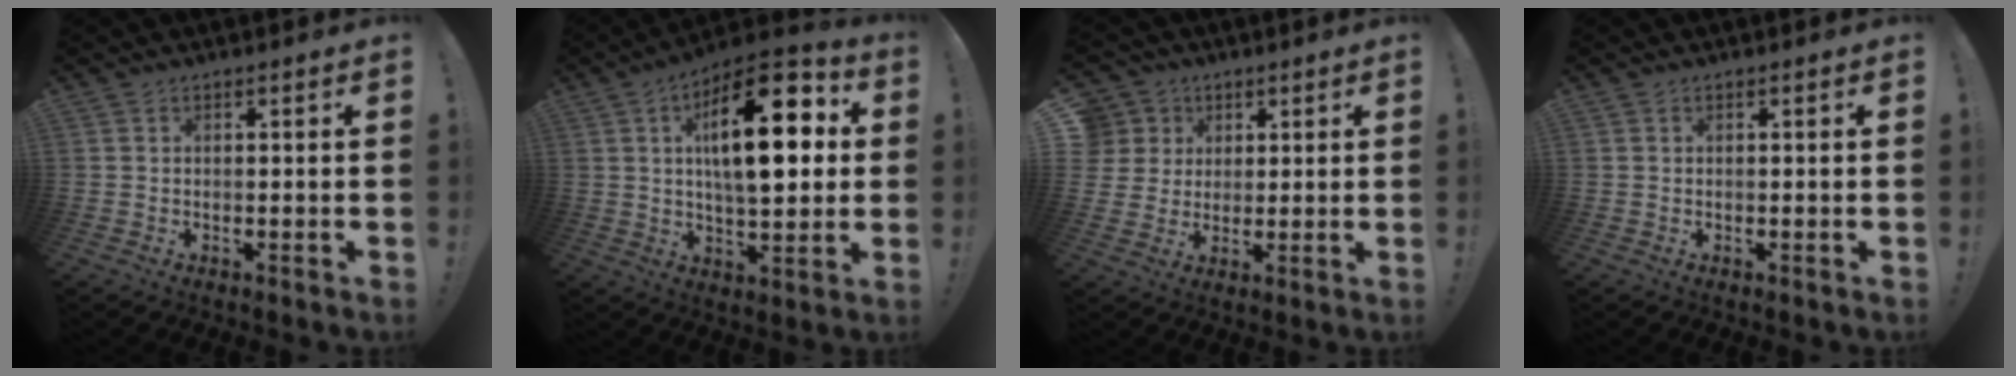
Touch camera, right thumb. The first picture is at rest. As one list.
[{"total": 22.1, "force": [5.2, 9.3, 19.4], "torque": [-0.299, -0.006, 0.074]}, {"total": 7.9, "force": [2.5, 7.3, 1.5], "torque": [-0.024, -0.010, 0.057]}, {"total": 0.0}]